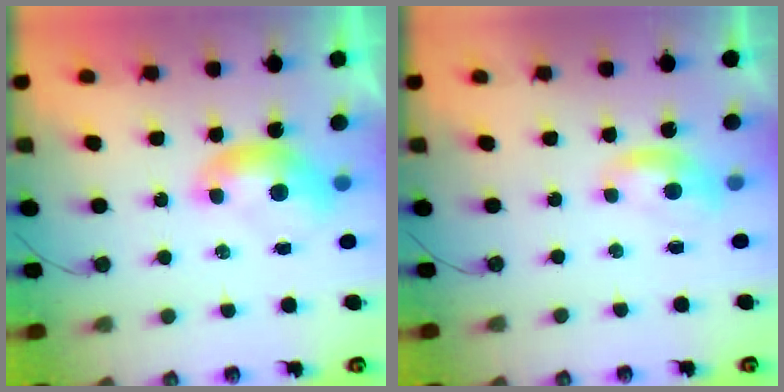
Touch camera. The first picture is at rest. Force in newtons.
{"total": 0.5, "press": 0.4, "slide": 0.4}